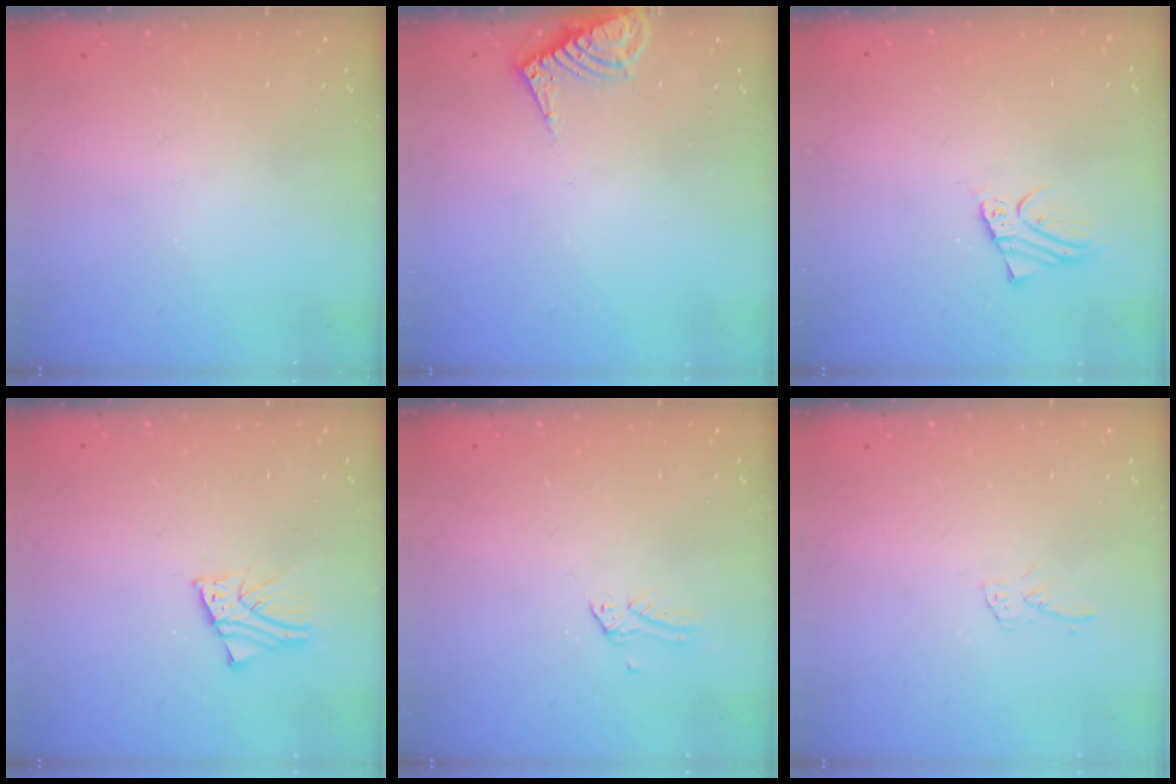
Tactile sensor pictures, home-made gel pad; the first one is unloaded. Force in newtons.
{"total": 7.4, "press": 7.4, "slide": 0.4}
{"total": 2.1, "press": 2.1, "slide": 0.2}
{"total": 2.3, "press": 2.3, "slide": 0.2}
{"total": 0.0}
{"total": 3.7, "press": 3.7, "slide": 0.2}